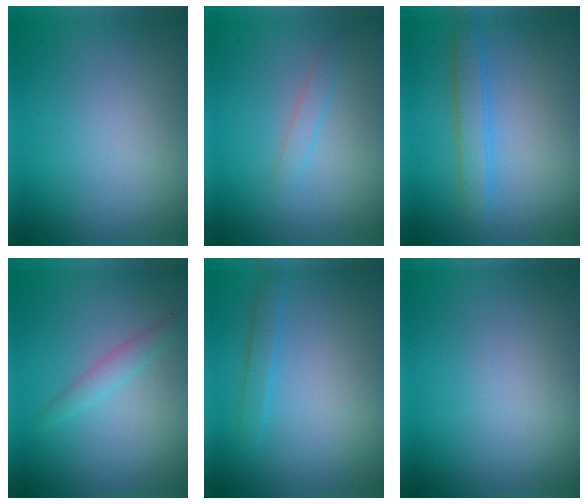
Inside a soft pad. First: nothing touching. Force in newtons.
{"total": 1.0, "press": 1.0, "slide": 0.0}
{"total": 2.2, "press": 2.2, "slide": 0.1}
{"total": 1.1, "press": 1.1, "slide": 0.1}
{"total": 1.1, "press": 1.1, "slide": 0.1}
{"total": 0.0}